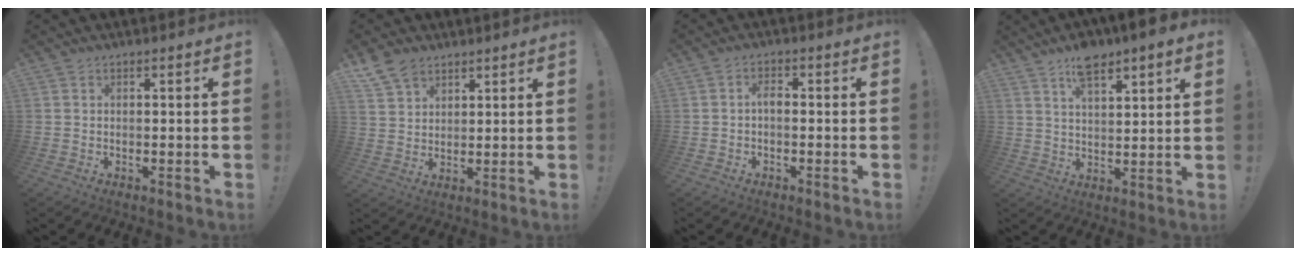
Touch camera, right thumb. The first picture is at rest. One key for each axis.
{"total": 7.9, "fx": 5.6, "fy": 5.1, "fz": 2.2, "tx": -0.046, "ty": -0.028, "tz": 0.114}
{"total": 1.9, "fx": -0.4, "fy": 0.9, "fz": 1.7, "tx": -0.032, "ty": 0.007, "tz": -0.011}
{"total": 8.5, "fx": 5.9, "fy": 2.9, "fz": 5.4, "tx": -0.080, "ty": -0.025, "tz": 0.101}